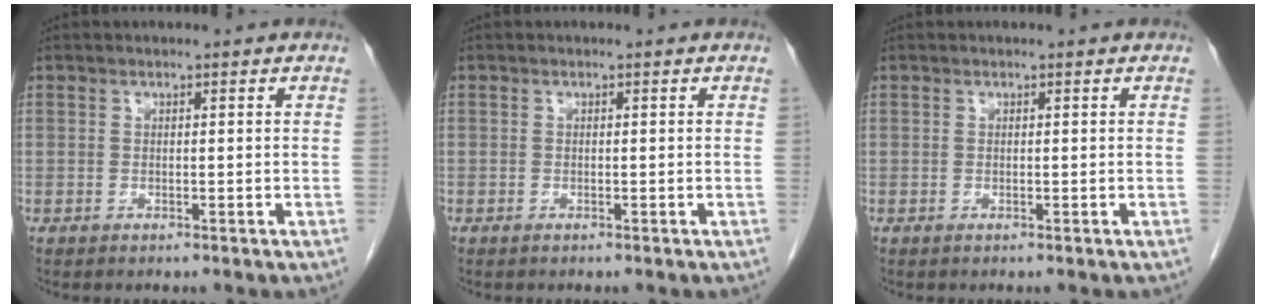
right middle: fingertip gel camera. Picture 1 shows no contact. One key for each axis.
{"total": 0.0}
{"total": 0.0}